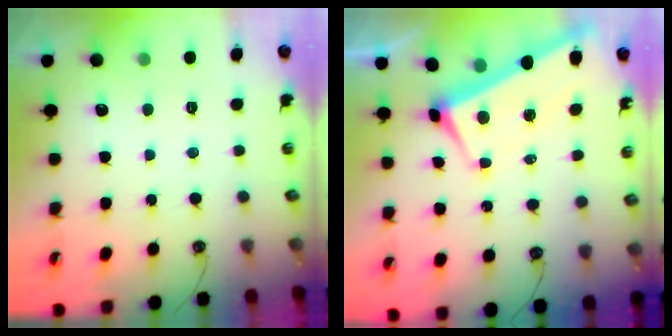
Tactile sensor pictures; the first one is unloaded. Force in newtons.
{"total": 2.7, "press": 2.5, "slide": 0.9}